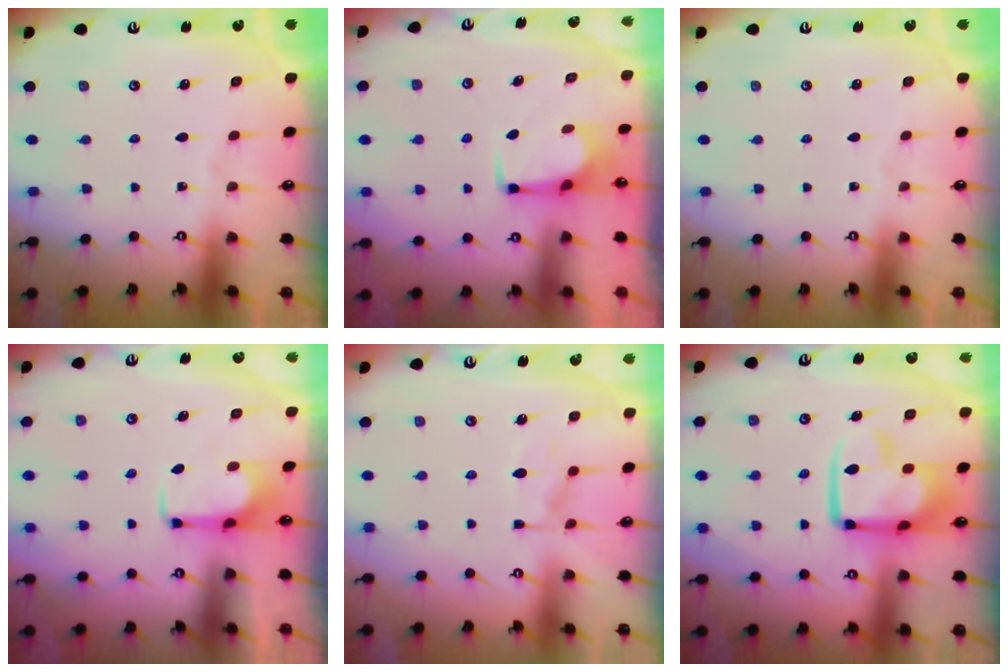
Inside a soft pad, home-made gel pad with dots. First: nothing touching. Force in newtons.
{"total": 2.7, "press": 2.7, "slide": 0.4}
{"total": 0.0}
{"total": 2.1, "press": 2.0, "slide": 0.7}
{"total": 1.7, "press": 1.1, "slide": 1.4}
{"total": 12.2, "press": 12.1, "slide": 1.5}